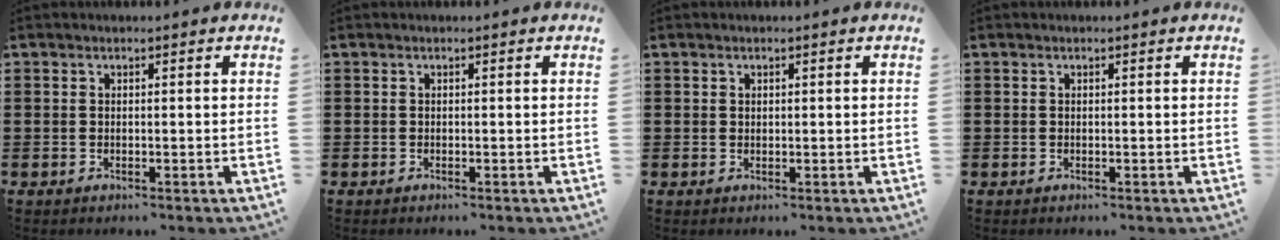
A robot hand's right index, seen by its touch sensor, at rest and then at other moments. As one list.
[{"total": 0.0}, {"total": 0.6, "force": [0.3, 0.5, 0.1], "torque": [-0.004, 0.002, 0.007]}, {"total": 0.0}]